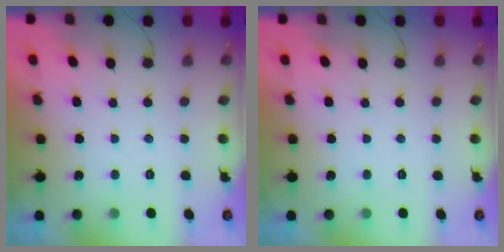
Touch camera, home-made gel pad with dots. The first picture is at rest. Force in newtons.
{"total": 0.0}